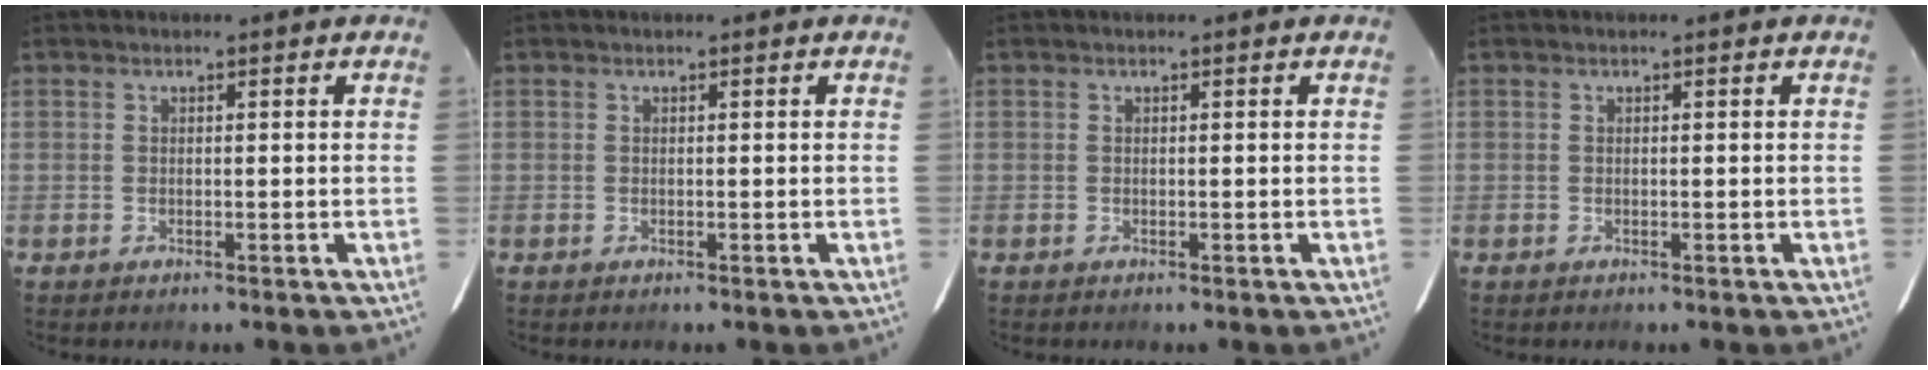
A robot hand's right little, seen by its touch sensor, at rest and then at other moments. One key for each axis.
{"total": 0.0}
{"total": 0.0}
{"total": 0.0}